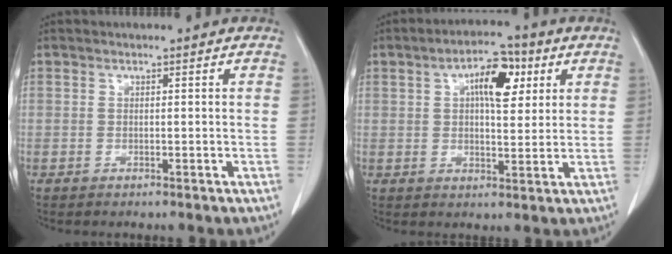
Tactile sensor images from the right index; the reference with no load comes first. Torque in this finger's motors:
{"motor_torque": [0.28, 0.18, 0.31, 0.10]}